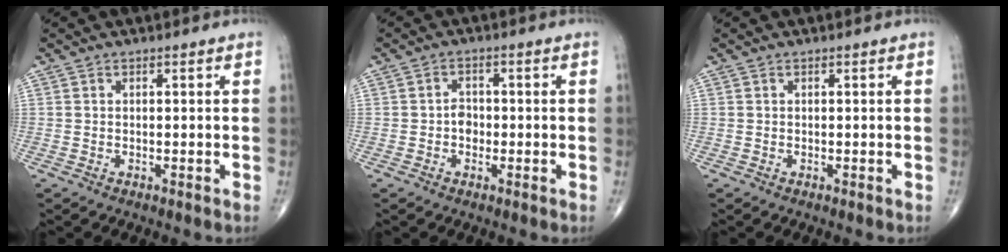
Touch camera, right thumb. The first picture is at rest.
{"total": 2.4, "force": [-0.5, 2.0, 1.3], "torque": [-0.005, 0.008, -0.015]}
{"total": 0.0}